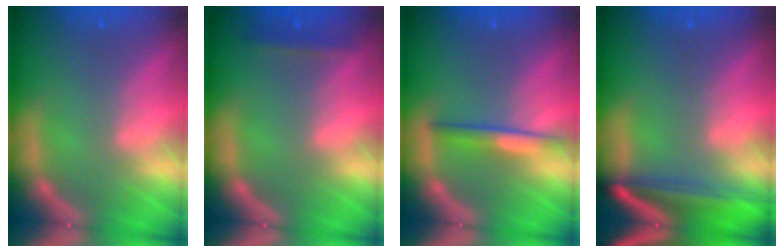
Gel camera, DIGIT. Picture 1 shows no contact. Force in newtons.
{"total": 1.4}
{"total": 2.5}
{"total": 7.5}